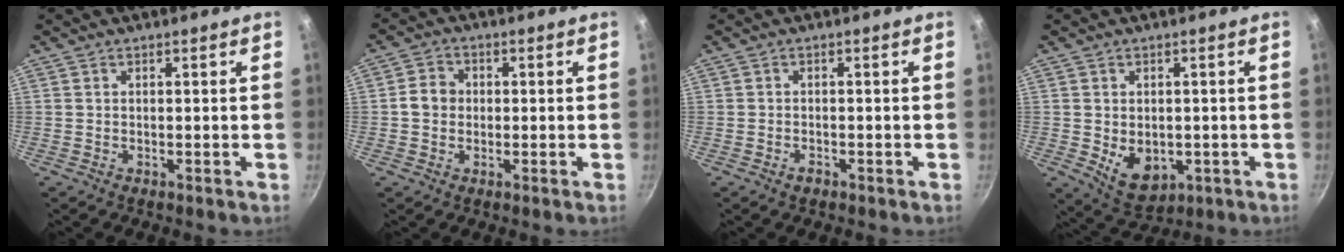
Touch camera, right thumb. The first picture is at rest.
{"total": 4.5, "force": [-0.1, 3.9, 2.1], "torque": [-0.019, 0.010, -0.012]}
{"total": 1.5, "force": [-0.9, 0.9, 0.7], "torque": [-0.012, 0.007, -0.016]}
{"total": 7.6, "force": [-1.1, 5.5, 5.2], "torque": [-0.061, -0.010, 0.001]}